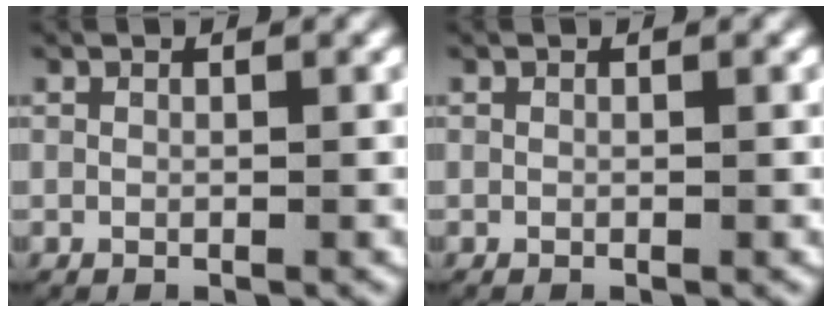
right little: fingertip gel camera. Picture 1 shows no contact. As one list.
[{"total": 0.0}]